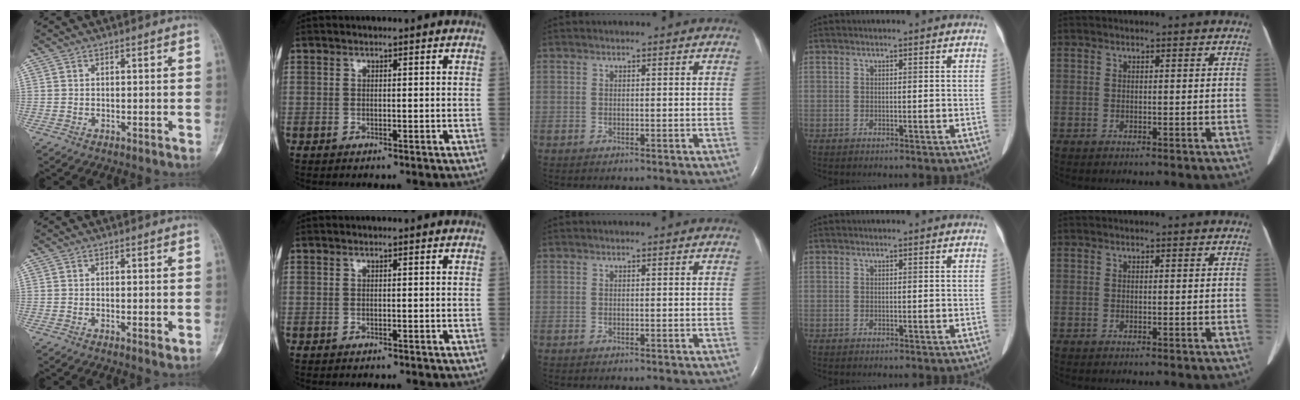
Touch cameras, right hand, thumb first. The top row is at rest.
{"thumb": {"total": 2.0, "force": [-0.4, 0.5, 1.9], "torque": [-0.033, -0.008, -0.005]}}